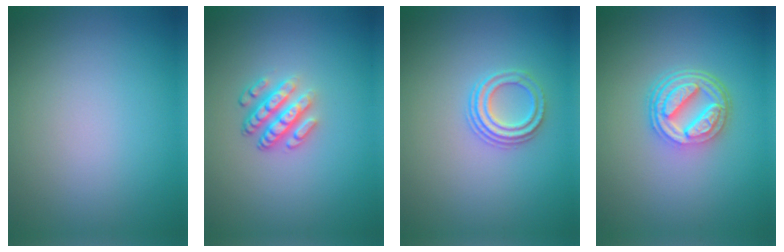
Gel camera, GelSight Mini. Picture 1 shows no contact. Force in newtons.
{"total": 3.6, "press": 2.6, "slide": 2.4}
{"total": 2.5, "press": 2.2, "slide": 1.2}
{"total": 5.2, "press": 3.9, "slide": 3.5}